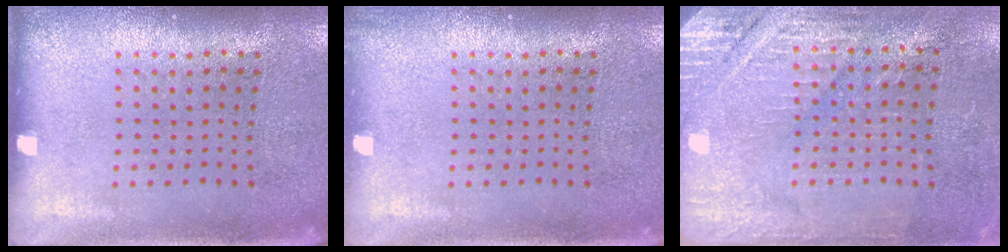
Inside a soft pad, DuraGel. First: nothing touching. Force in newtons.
{"total": 0.5, "press": 0.5, "slide": 0.1}
{"total": 2.9, "press": 2.8, "slide": 0.7}